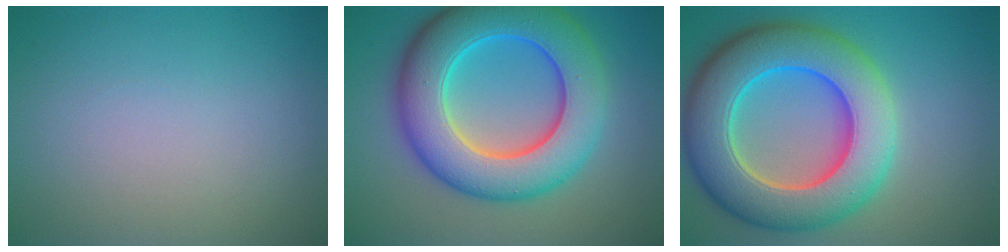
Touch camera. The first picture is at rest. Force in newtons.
{"total": 11.3, "press": 11.3, "slide": 0.1}
{"total": 11.9, "press": 11.9, "slide": 0.3}